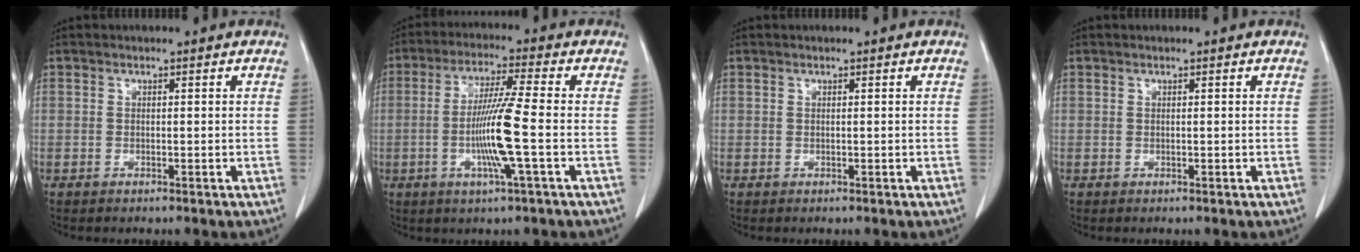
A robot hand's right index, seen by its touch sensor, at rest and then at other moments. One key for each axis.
{"total": 9.7, "fx": -2.0, "fy": -1.0, "fz": 9.4, "tx": -0.185, "ty": -0.009, "tz": -0.041}
{"total": 0.0}
{"total": 0.0}